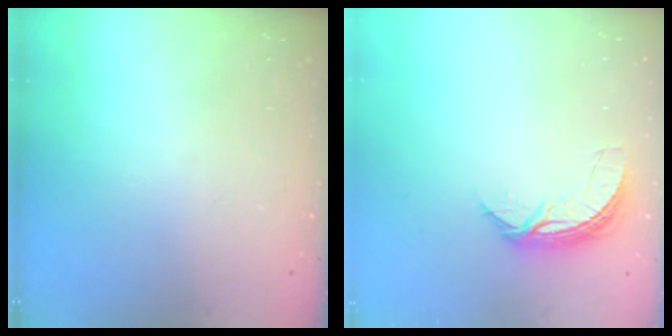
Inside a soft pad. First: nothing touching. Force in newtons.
{"total": 6.9, "press": 6.8, "slide": 0.5}